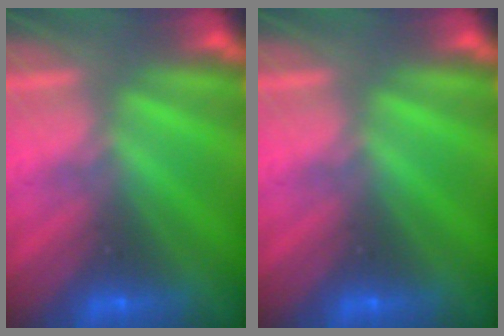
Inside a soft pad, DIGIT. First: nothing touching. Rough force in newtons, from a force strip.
{"total": 0.0}